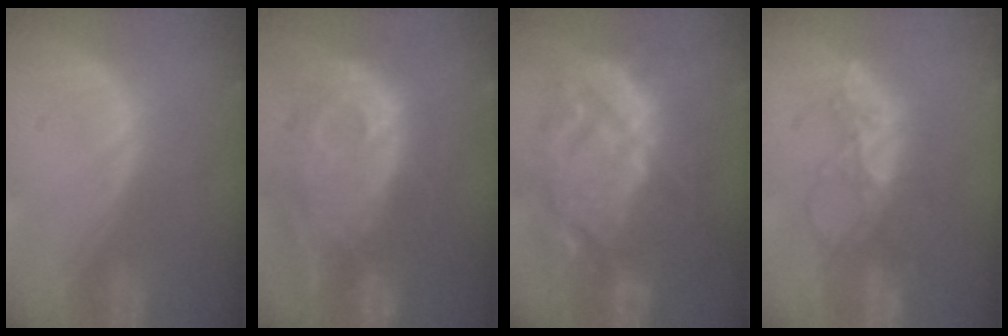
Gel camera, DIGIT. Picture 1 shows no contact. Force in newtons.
{"total": 12.1, "press": 10.8, "slide": 5.4}
{"total": 13.5, "press": 13.4, "slide": 1.3}
{"total": 6.0, "press": 5.8, "slide": 1.6}